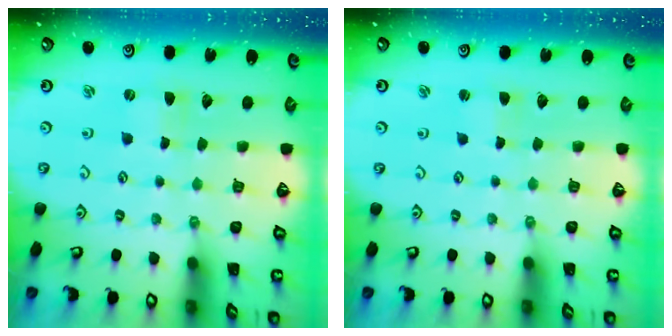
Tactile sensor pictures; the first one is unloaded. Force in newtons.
{"total": 1.5, "press": 1.5, "slide": 0.3}